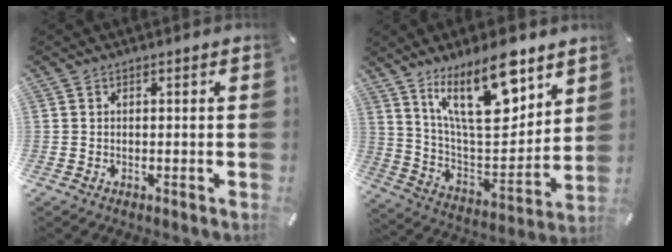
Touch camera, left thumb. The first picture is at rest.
{"total": 21.7, "force": [12.4, 8.9, 15.4], "torque": [-0.259, -0.069, 0.200]}